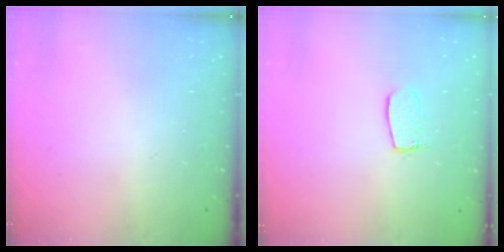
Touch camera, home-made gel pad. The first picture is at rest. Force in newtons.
{"total": 6.8, "press": 6.8, "slide": 0.3}